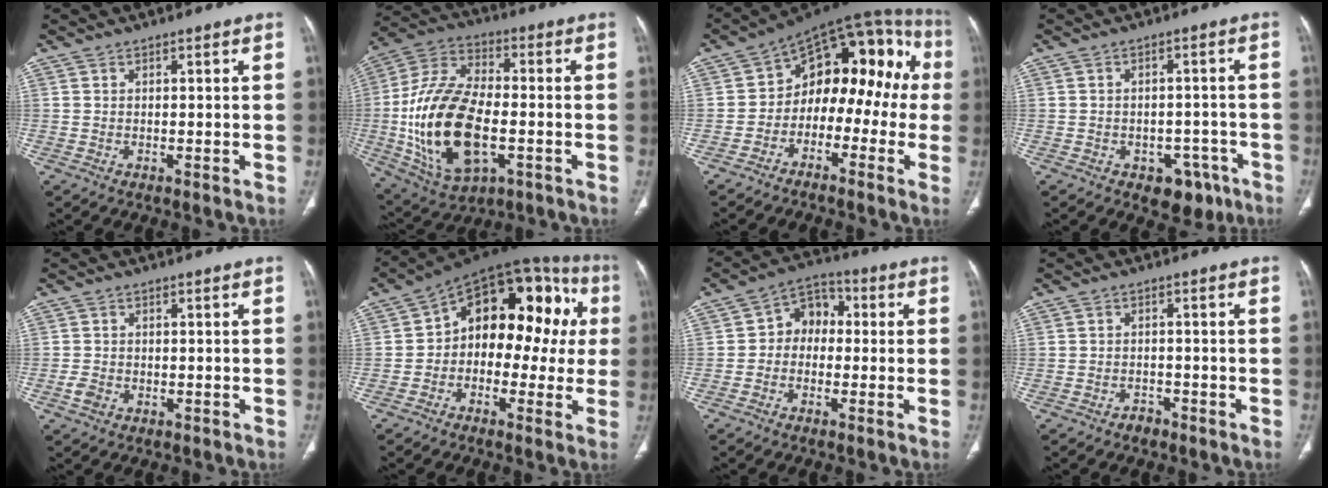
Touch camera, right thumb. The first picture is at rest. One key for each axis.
{"total": 22.7, "fx": -4.0, "fy": 12.1, "fz": 18.8, "tx": -0.374, "ty": 0.012, "tz": -0.060}
{"total": 17.5, "fx": -2.1, "fy": 11.3, "fz": 13.1, "tx": -0.118, "ty": 0.083, "tz": -0.043}
{"total": 7.0, "fx": -4.0, "fy": 4.7, "fz": 3.4, "tx": -0.014, "ty": 0.028, "tz": -0.046}
{"total": 2.2, "fx": -0.8, "fy": 1.6, "fz": 1.2, "tx": -0.022, "ty": 0.004, "tz": -0.013}
{"total": 19.3, "fx": 1.2, "fy": 12.2, "fz": 14.9, "tx": -0.150, "ty": 0.055, "tz": 0.003}
{"total": 7.3, "fx": -0.2, "fy": 5.8, "fz": 4.3, "tx": -0.036, "ty": 0.029, "tz": -0.022}
{"total": 1.9, "fx": -1.5, "fy": 1.1, "fz": 0.4, "tx": -0.008, "ty": 0.009, "tz": -0.023}